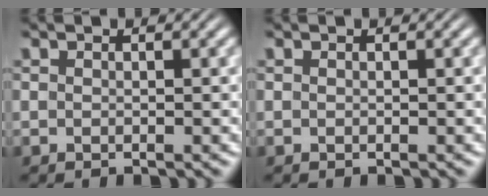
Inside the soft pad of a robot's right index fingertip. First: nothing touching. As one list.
[{"total": 0.0}]